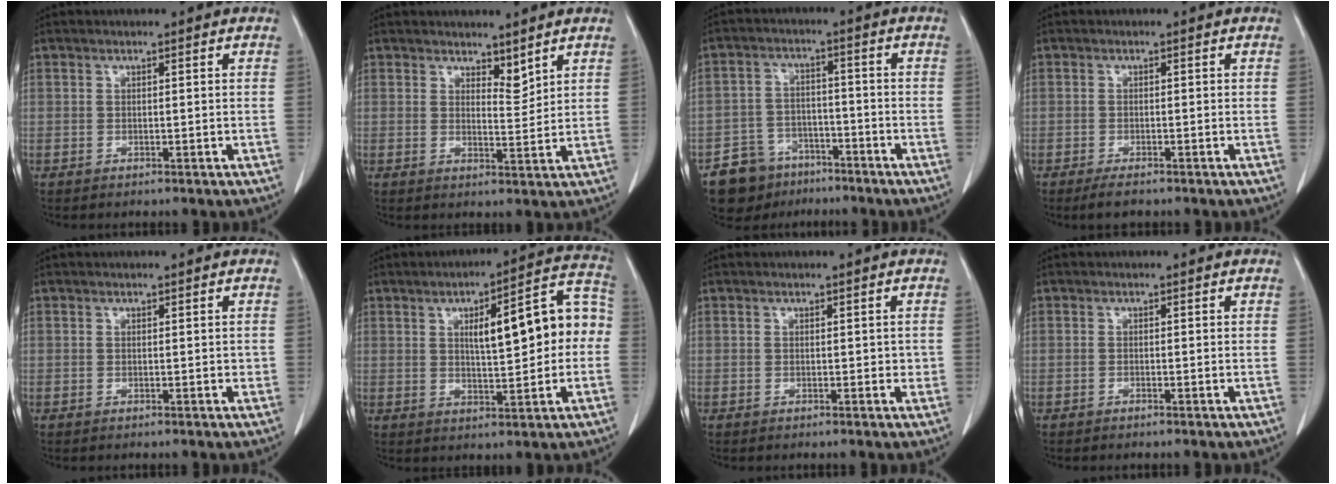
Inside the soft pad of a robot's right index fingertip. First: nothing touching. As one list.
[{"total": 3.3, "force": [2.8, 1.1, 1.2], "torque": [-0.015, -0.009, 0.051]}, {"total": 8.1, "force": [-5.6, 5.8, 1.0], "torque": [-0.018, 0.017, -0.090]}, {"total": 2.2, "force": [-1.6, 0.9, 1.2], "torque": [-0.026, -0.004, -0.023]}, {"total": 0.5, "force": [0.3, 0.4, 0.2], "torque": [0.005, 0.001, 0.004]}, {"total": 13.7, "force": [1.3, 3.9, 13.1], "torque": [-0.170, 0.045, 0.022]}, {"total": 1.1, "force": [0.3, 0.8, 0.6], "torque": [-0.002, 0.001, 0.006]}, {"total": 0.0}]